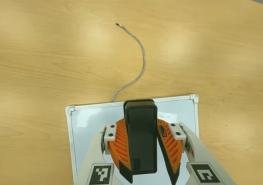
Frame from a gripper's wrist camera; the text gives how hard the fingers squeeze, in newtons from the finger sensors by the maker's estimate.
{"total": 7.8, "left": 8.5, "right": 7.2}